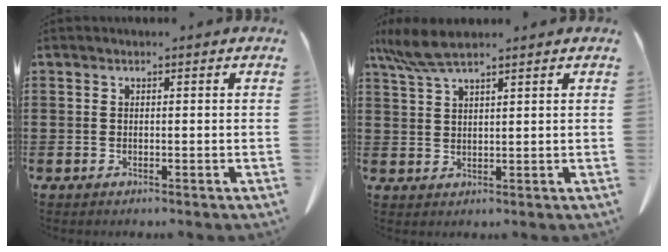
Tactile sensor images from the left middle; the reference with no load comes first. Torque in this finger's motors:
{"motor_torque": [0.28, -0.02, 0.22, 0.05]}